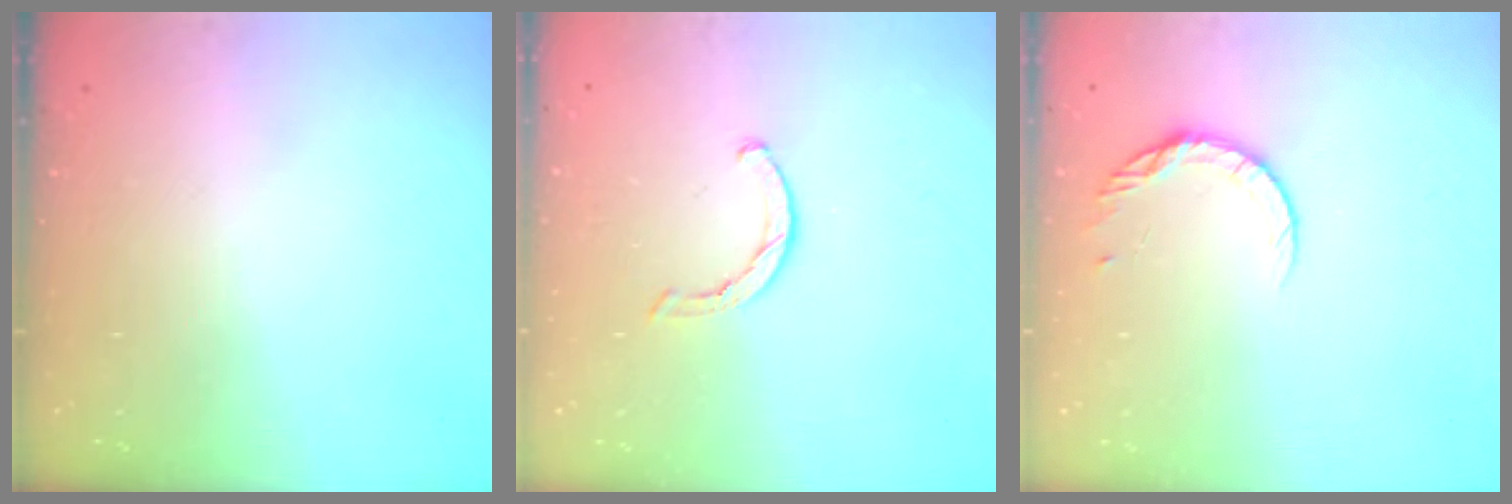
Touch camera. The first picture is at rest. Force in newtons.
{"total": 1.8, "press": 1.8, "slide": 0.3}
{"total": 7.9, "press": 7.8, "slide": 0.9}